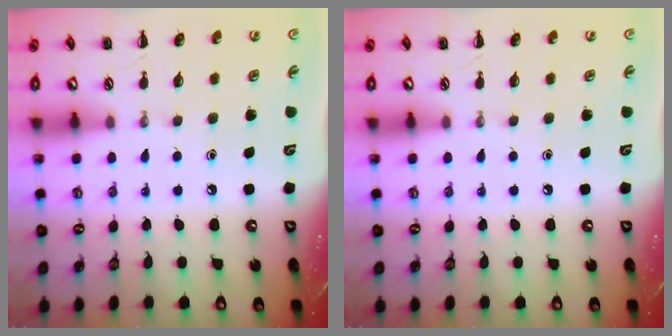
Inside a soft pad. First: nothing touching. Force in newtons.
{"total": 0.0}